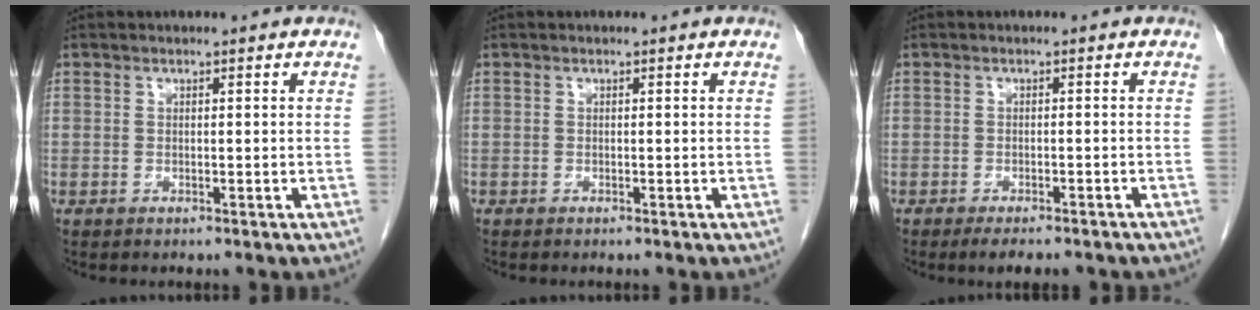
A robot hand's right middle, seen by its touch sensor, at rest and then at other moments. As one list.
[{"total": 0.0}, {"total": 6.4, "force": [-5.2, 1.5, 3.4], "torque": [-0.036, -0.007, -0.066]}]